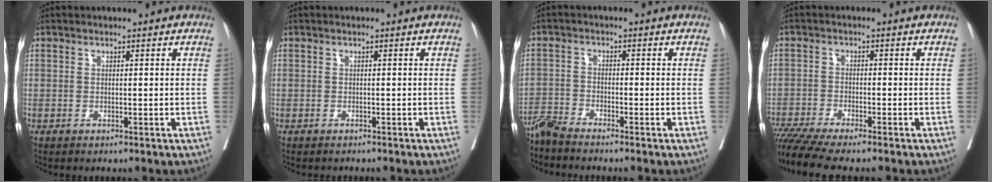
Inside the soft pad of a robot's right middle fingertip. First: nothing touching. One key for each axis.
{"total": 0.9, "fx": -0.9, "fy": 0.3, "fz": 0.1, "tx": -0.009, "ty": -0.002, "tz": -0.013}
{"total": 3.7, "fx": -3.6, "fy": -0.6, "fz": 0.8, "tx": -0.014, "ty": -0.016, "tz": -0.074}
{"total": 9.0, "fx": -7.8, "fy": -0.1, "fz": 4.5, "tx": -0.070, "ty": -0.018, "tz": -0.130}